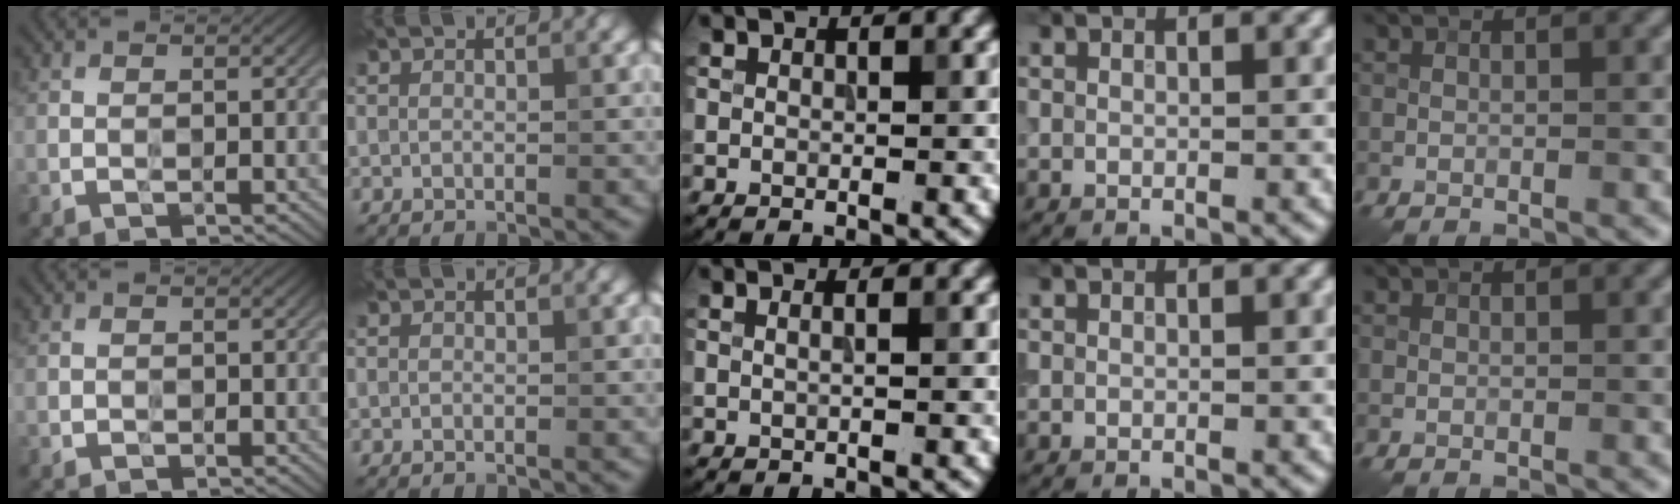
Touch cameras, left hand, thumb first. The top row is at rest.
{"thumb": {"total": 0.6, "force": [-0.2, 0.5, 0.1], "torque": [0.002, -0.002, -0.006]}, "middle": {"total": 1.6, "force": [0.5, 0.8, 1.2], "torque": [0.000, 0.002, -0.011]}}